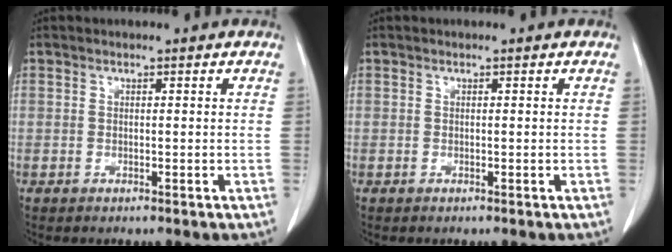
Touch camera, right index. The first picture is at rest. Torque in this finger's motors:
{"motor_torque": [0.00, 0.00, 0.00, 0.00]}